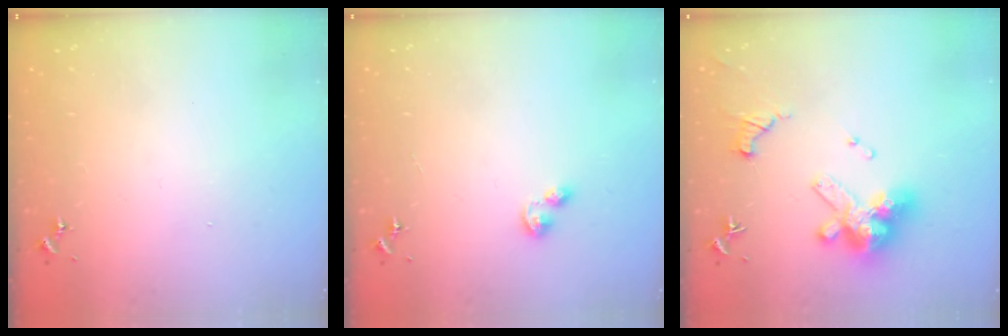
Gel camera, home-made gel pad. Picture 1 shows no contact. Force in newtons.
{"total": 2.8, "press": 2.8, "slide": 0.5}
{"total": 15.5, "press": 15.4, "slide": 1.7}